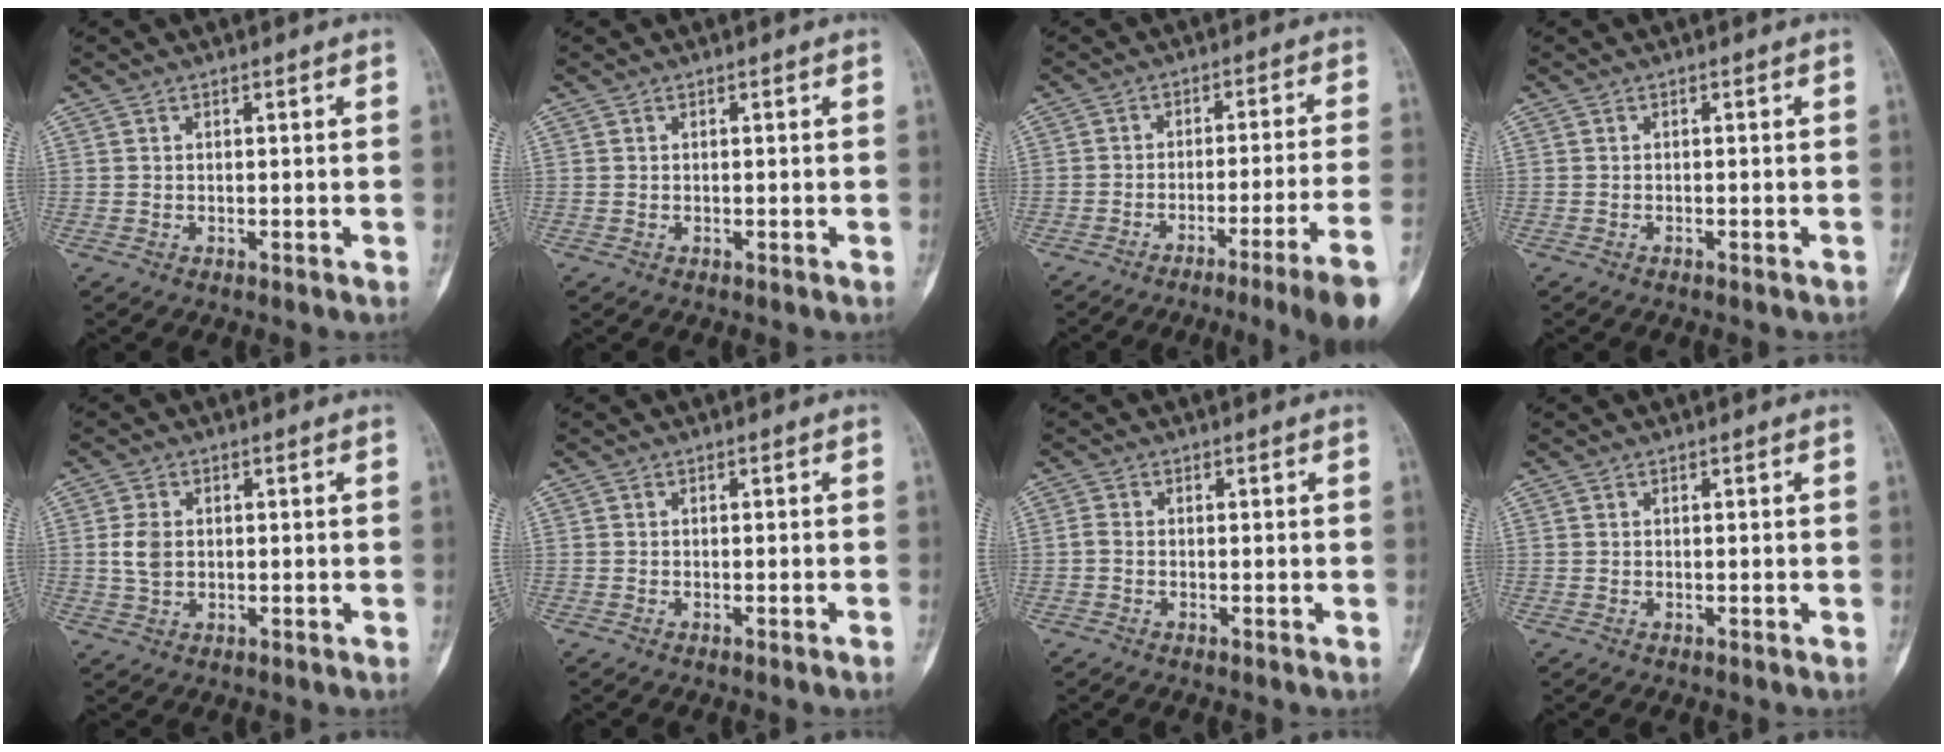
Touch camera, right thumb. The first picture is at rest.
{"total": 0.0}
{"total": 13.3, "force": [-8.4, -1.6, 10.2], "torque": [-0.139, 0.044, -0.116]}
{"total": 1.5, "force": [-1.2, 0.4, 0.7], "torque": [-0.018, 0.006, -0.010]}
{"total": 4.1, "force": [0.2, 2.9, 2.9], "torque": [-0.055, 0.004, 0.003]}
{"total": 0.9, "force": [-0.6, -0.2, 0.6], "torque": [-0.015, 0.006, -0.008]}
{"total": 1.4, "force": [-0.6, 0.8, 1.0], "torque": [-0.022, 0.002, -0.019]}
{"total": 0.0}